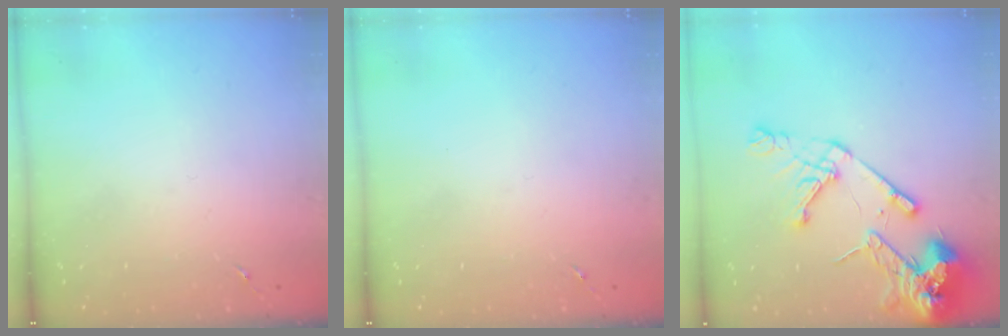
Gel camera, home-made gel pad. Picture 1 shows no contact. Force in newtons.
{"total": 0.0}
{"total": 19.4, "press": 19.2, "slide": 2.7}